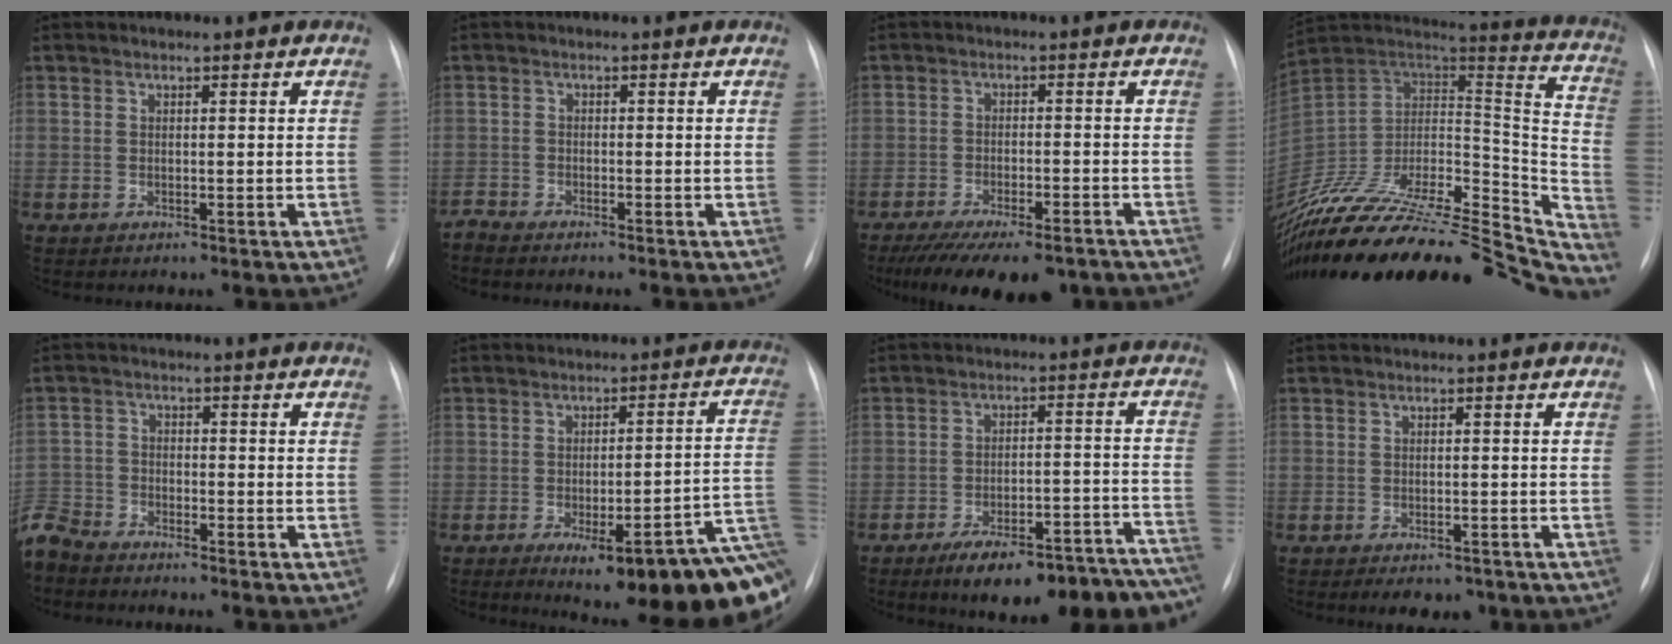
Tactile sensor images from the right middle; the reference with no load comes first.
{"total": 1.7, "force": [-1.7, 0.0, -0.1], "torque": [0.000, -0.005, -0.031]}
{"total": 15.6, "force": [-12.2, 4.9, 8.4], "torque": [-0.147, -0.019, -0.171]}
{"total": 41.7, "force": [-36.8, 10.1, 16.9], "torque": [-0.228, -0.044, -0.529]}
{"total": 7.2, "force": [-6.7, 2.4, 1.0], "torque": [-0.026, -0.008, -0.132]}
{"total": 22.1, "force": [-11.8, 3.5, 18.3], "torque": [-0.126, 0.004, -0.148]}
{"total": 20.1, "force": [-16.5, 5.5, 10.0], "torque": [-0.071, 0.041, -0.225]}
{"total": 5.3, "force": [-4.1, 2.5, 2.2], "torque": [-0.021, 0.001, -0.049]}